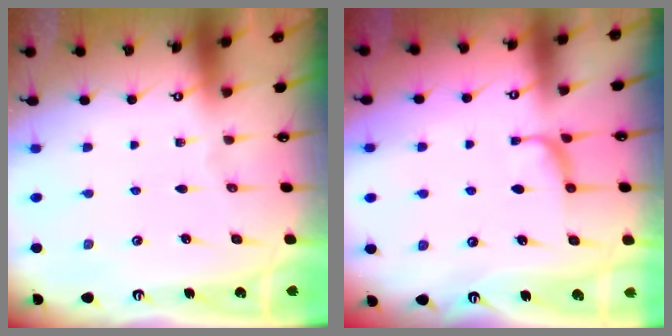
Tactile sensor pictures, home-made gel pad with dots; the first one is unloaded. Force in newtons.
{"total": 1.7, "press": 1.6, "slide": 0.7}